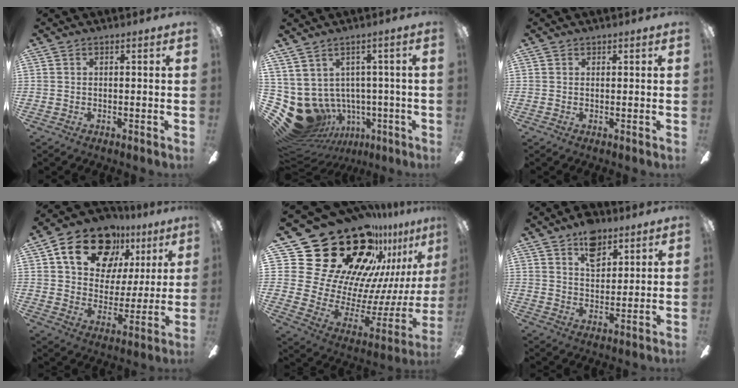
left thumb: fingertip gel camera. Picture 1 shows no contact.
{"total": 9.8, "force": [-1.8, 8.6, 4.4], "torque": [-0.144, -0.011, -0.017]}
{"total": 0.7, "force": [0.5, 0.5, 0.0], "torque": [-0.001, 0.001, 0.010]}
{"total": 19.2, "force": [11.1, 12.5, 9.4], "torque": [-0.151, -0.046, 0.198]}
{"total": 35.2, "force": [24.0, 18.6, 17.9], "torque": [-0.281, -0.212, 0.488]}
{"total": 9.1, "force": [5.8, 5.4, 4.7], "torque": [-0.058, -0.019, 0.100]}